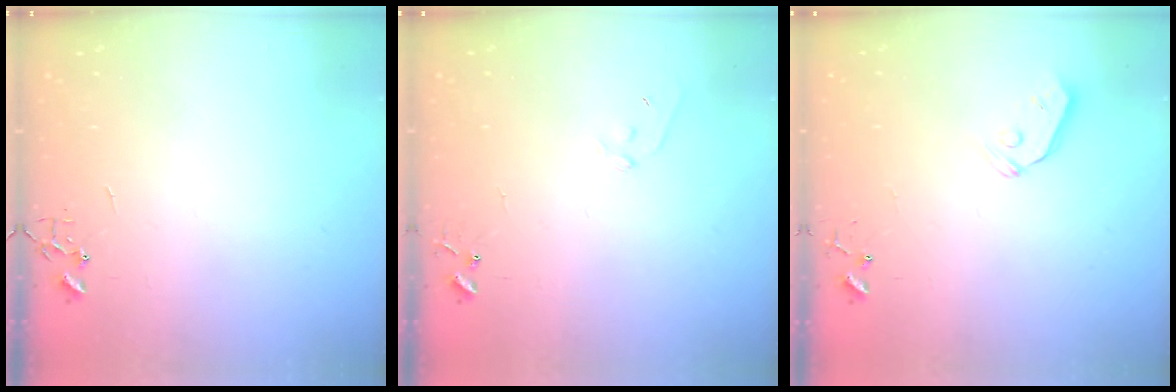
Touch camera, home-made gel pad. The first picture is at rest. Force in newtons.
{"total": 6.8, "press": 6.7, "slide": 0.5}
{"total": 5.6, "press": 5.6, "slide": 0.7}